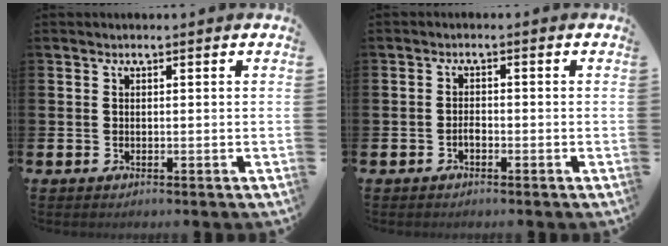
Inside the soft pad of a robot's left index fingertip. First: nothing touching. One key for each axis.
{"total": 1.3, "fx": -0.7, "fy": 0.6, "fz": 0.8, "tx": -0.016, "ty": 0.000, "tz": -0.015}